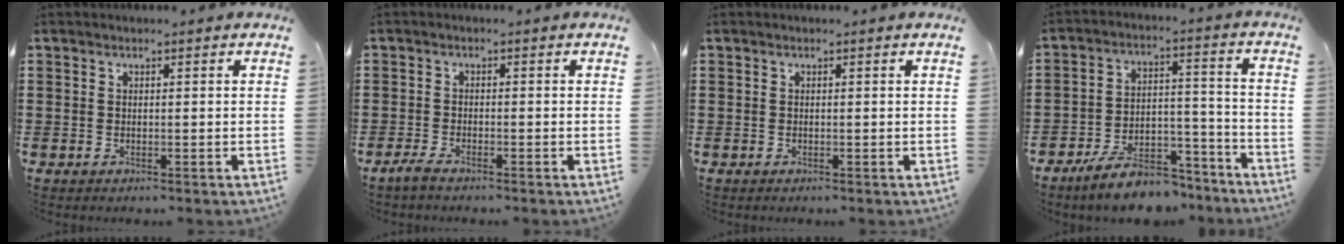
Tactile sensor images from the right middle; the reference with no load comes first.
{"total": 1.8, "force": [-1.5, 0.0, 0.9], "torque": [-0.025, -0.003, -0.030]}
{"total": 0.0}
{"total": 9.1, "force": [-7.9, 2.6, 3.6], "torque": [-0.056, 0.029, -0.147]}